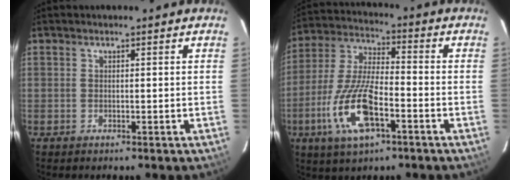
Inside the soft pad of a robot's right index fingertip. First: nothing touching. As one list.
[{"total": 15.2, "force": [-6.1, 5.4, 12.9], "torque": [-0.281, -0.011, -0.115]}]